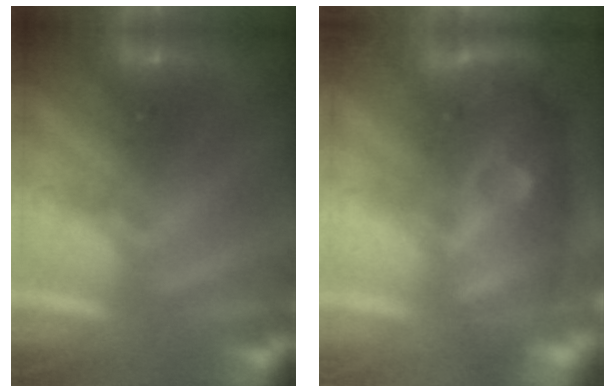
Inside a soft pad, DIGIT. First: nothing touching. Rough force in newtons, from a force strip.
{"total": 11.1}